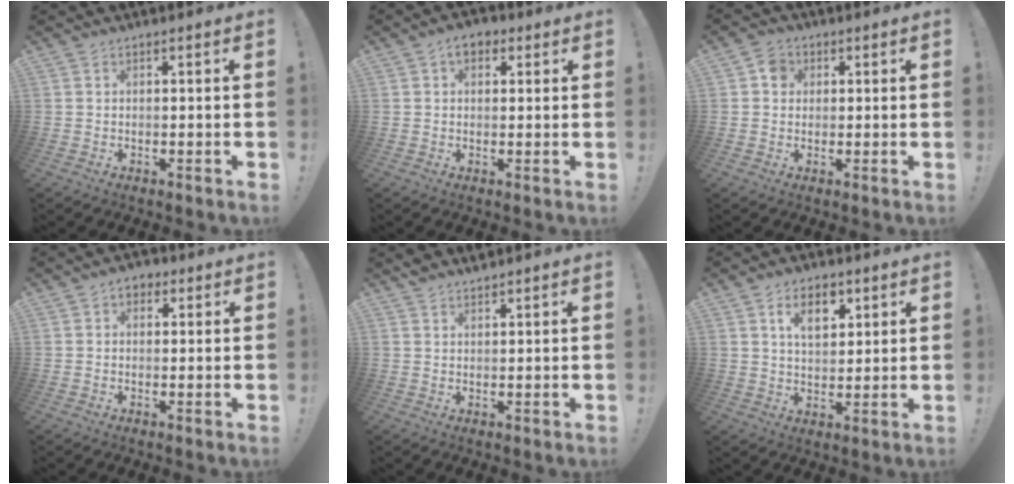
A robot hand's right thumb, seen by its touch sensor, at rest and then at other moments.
{"total": 5.1, "force": [2.0, 3.5, 3.2], "torque": [-0.045, 0.002, 0.035]}
{"total": 4.7, "force": [1.3, 4.1, 1.9], "torque": [-0.020, 0.004, 0.022]}
{"total": 3.7, "force": [1.4, 2.8, 2.0], "torque": [-0.029, 0.003, 0.025]}
{"total": 2.1, "force": [2.1, 0.2, 0.4], "torque": [-0.001, -0.015, 0.037]}
{"total": 8.8, "force": [4.4, 5.1, 5.7], "torque": [-0.078, -0.011, 0.077]}